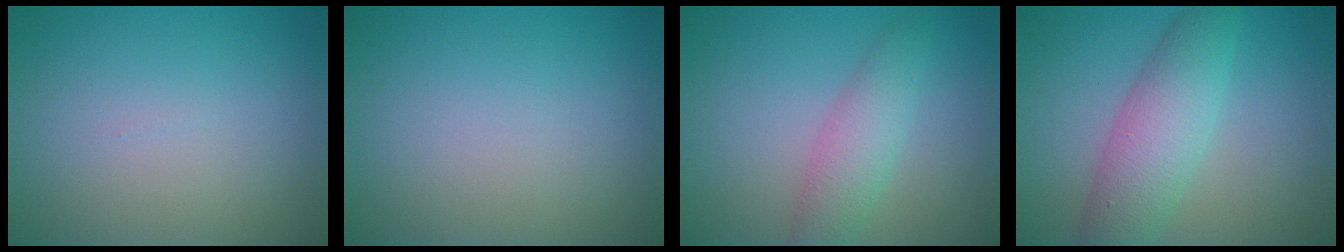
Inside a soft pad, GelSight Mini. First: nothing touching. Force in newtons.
{"total": 0.0}
{"total": 3.5, "press": 3.5, "slide": 0.1}
{"total": 5.4, "press": 5.4, "slide": 0.1}